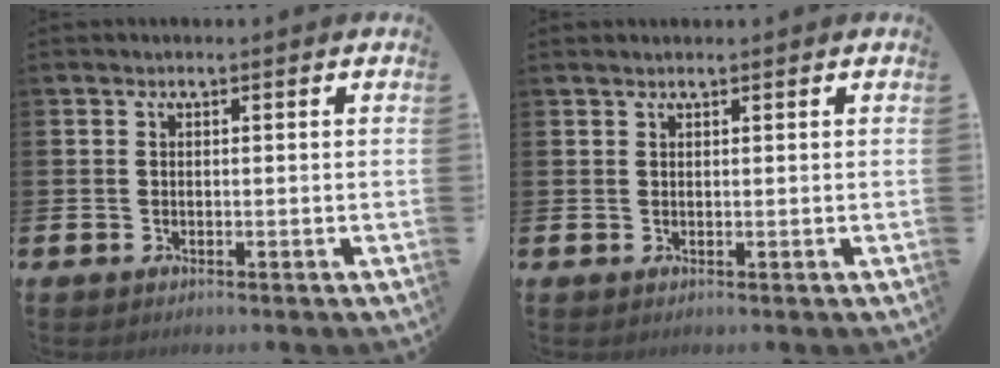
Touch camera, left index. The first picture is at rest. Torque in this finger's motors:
{"motor_torque": [1.05, -1.09, 0.28, 0.02]}